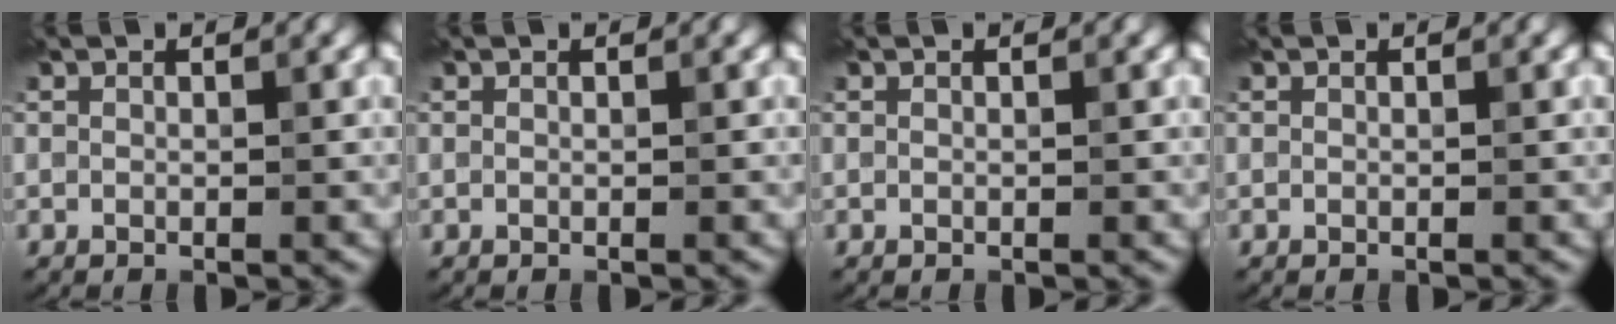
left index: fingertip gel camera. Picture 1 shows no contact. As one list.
[{"total": 0.0}, {"total": 0.0}, {"total": 0.0}]